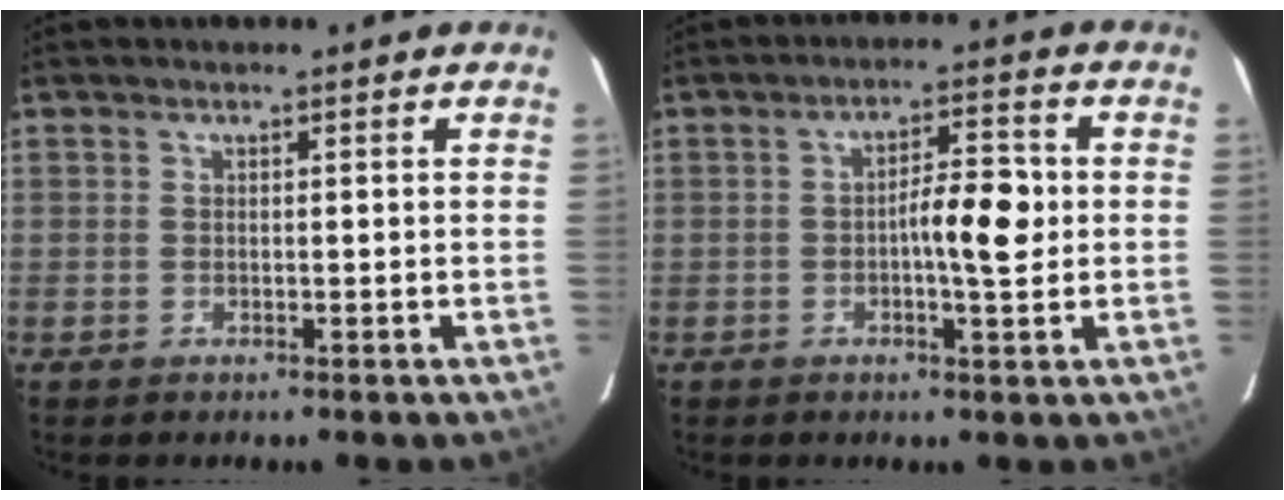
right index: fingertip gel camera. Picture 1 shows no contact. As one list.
[{"total": 6.4, "force": [-0.4, 1.3, 6.3], "torque": [-0.100, 0.010, -0.007]}]